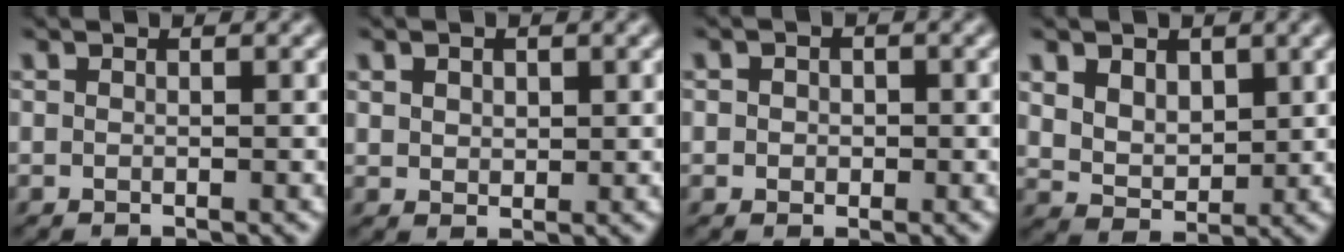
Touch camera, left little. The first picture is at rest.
{"total": 1.5, "force": [0.7, 1.1, 0.9], "torque": [-0.024, 0.002, 0.012]}
{"total": 1.8, "force": [0.1, 1.6, 0.9], "torque": [-0.003, 0.007, -0.013]}
{"total": 4.9, "force": [2.1, 3.6, 2.6], "torque": [-0.071, 0.001, 0.043]}